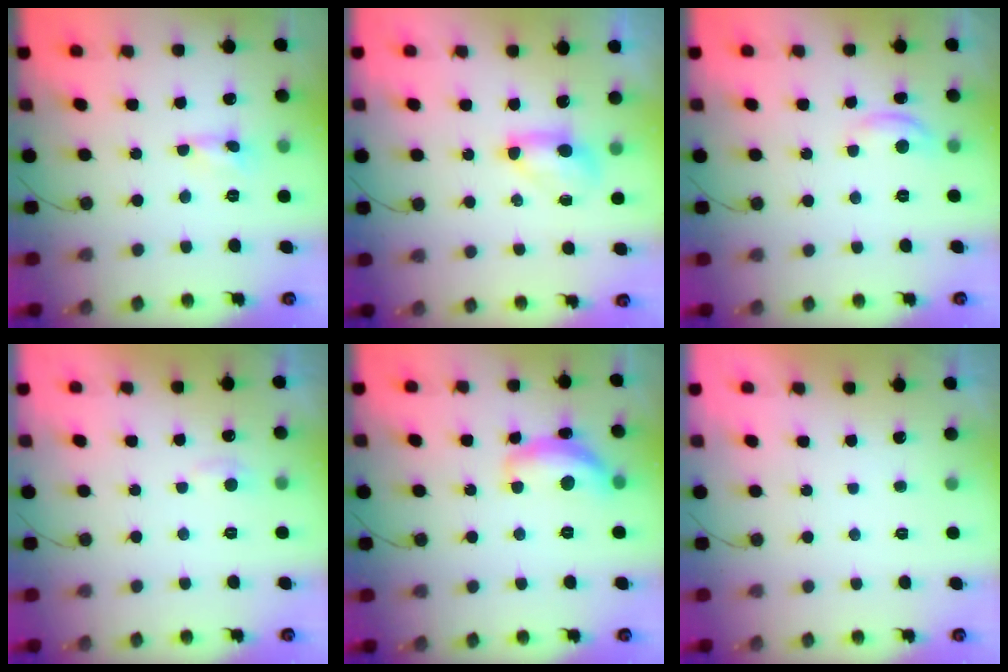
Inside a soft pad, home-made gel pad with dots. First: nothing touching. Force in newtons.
{"total": 7.0, "press": 6.9, "slide": 1.1}
{"total": 6.2, "press": 6.2, "slide": 0.3}
{"total": 5.3, "press": 5.3, "slide": 0.7}
{"total": 12.3, "press": 12.3, "slide": 0.9}
{"total": 0.0}